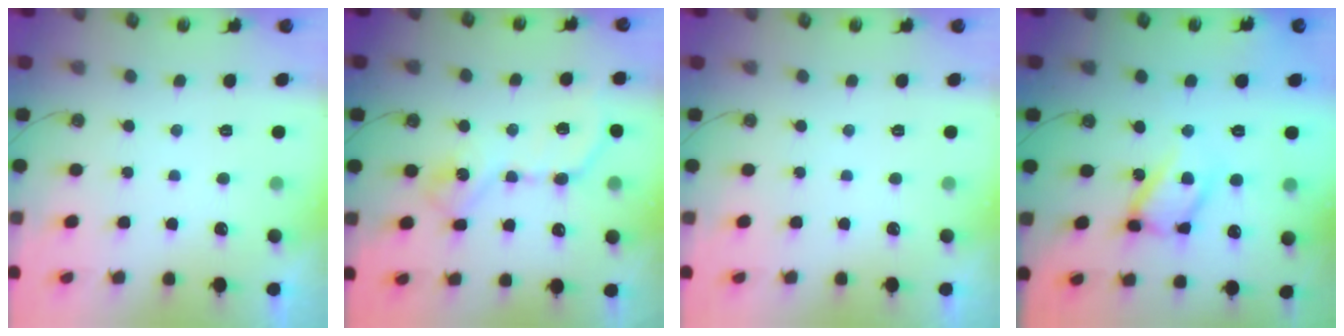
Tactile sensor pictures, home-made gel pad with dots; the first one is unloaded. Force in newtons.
{"total": 11.8, "press": 11.8, "slide": 0.2}
{"total": 0.0}
{"total": 15.3, "press": 15.2, "slide": 1.9}